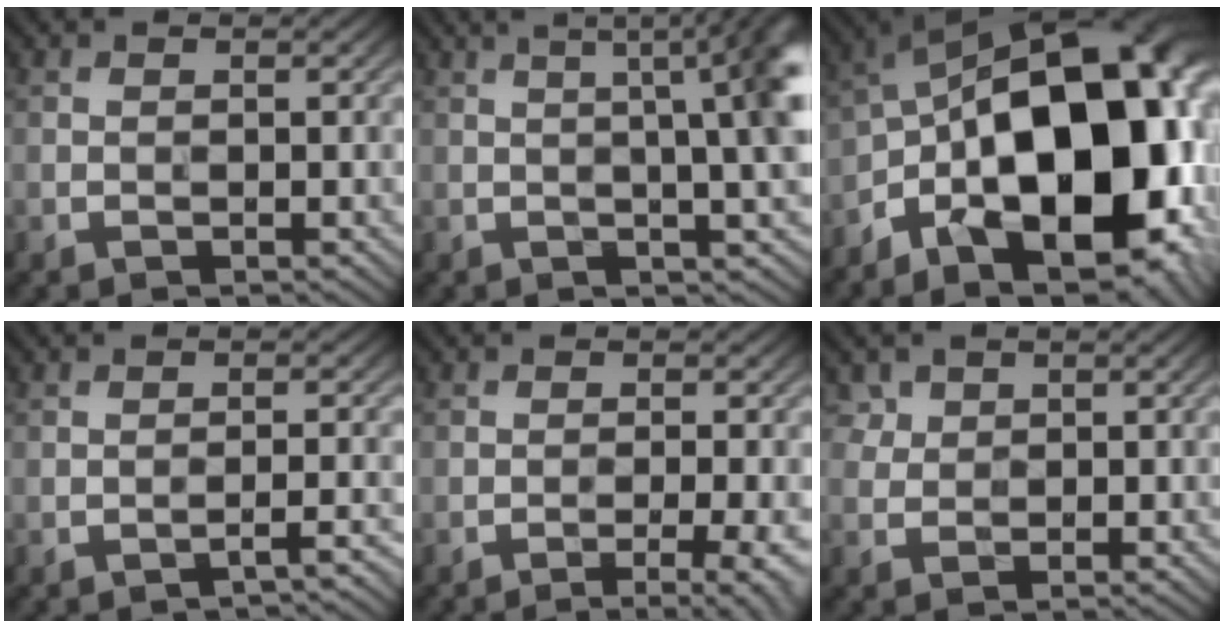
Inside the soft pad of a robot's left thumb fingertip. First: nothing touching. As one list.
[{"total": 10.3, "force": [2.3, 2.8, 9.6], "torque": [-0.088, 0.055, 0.012]}, {"total": 21.2, "force": [-6.3, 10.5, 17.3], "torque": [-0.278, -0.013, -0.092]}, {"total": 1.9, "force": [-1.6, -0.2, 1.0], "torque": [-0.014, 0.015, -0.029]}, {"total": 4.8, "force": [-2.8, 0.9, 3.7], "torque": [-0.056, 0.012, -0.040]}, {"total": 2.8, "force": [1.6, 2.2, 0.7], "torque": [-0.031, -0.001, 0.038]}]